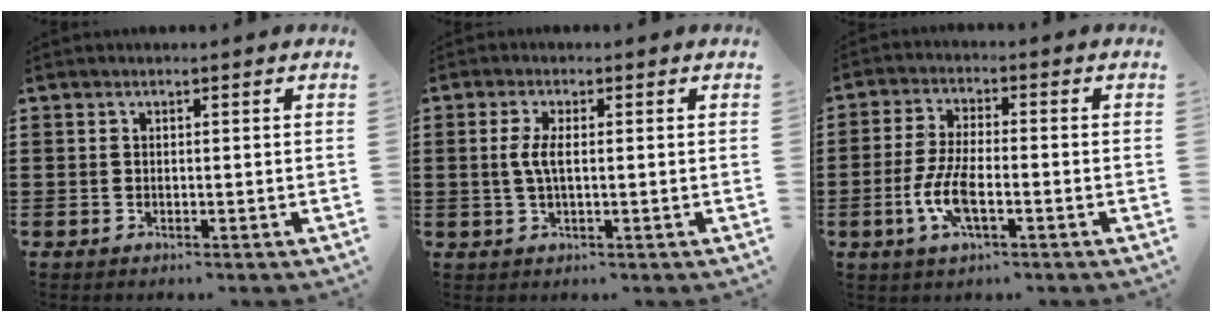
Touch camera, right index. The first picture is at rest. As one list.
[{"total": 3.3, "force": [0.1, 1.0, 3.1], "torque": [-0.073, -0.004, -0.005]}, {"total": 6.8, "force": [-2.3, 2.3, 6.0], "torque": [-0.140, -0.012, -0.048]}]